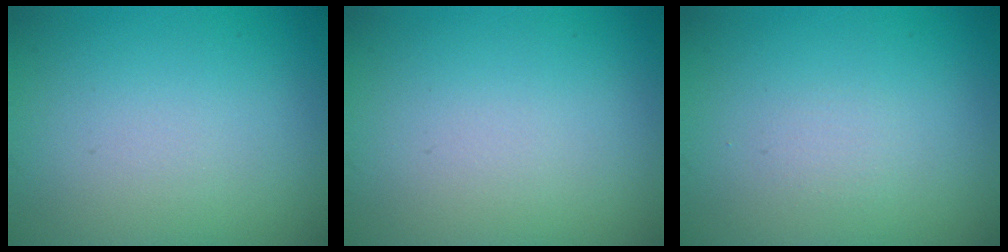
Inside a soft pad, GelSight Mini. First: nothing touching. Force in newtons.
{"total": 0.0}
{"total": 0.6, "press": 0.6, "slide": 0.0}